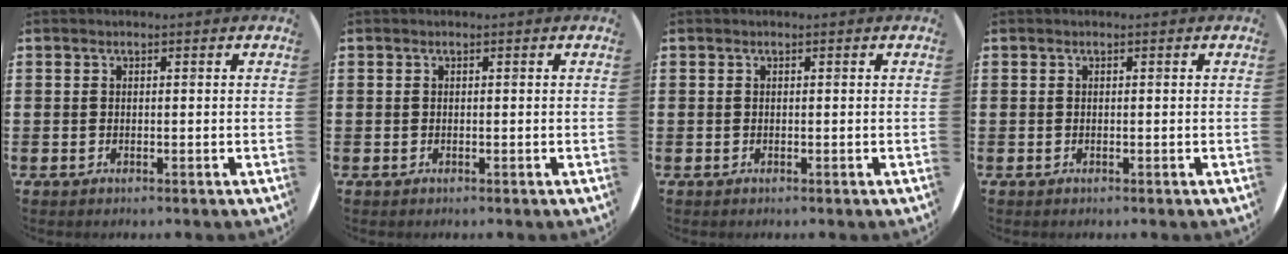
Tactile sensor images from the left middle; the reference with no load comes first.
{"total": 0.0}
{"total": 0.0}
{"total": 0.0}